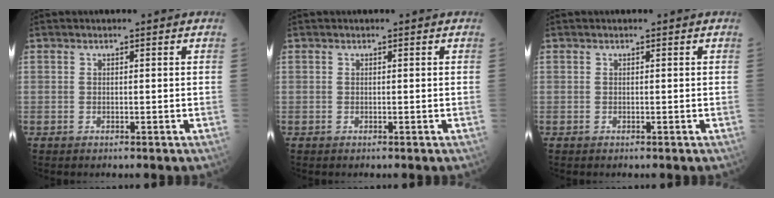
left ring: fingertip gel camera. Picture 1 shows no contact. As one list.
[{"total": 0.0}, {"total": 0.0}]